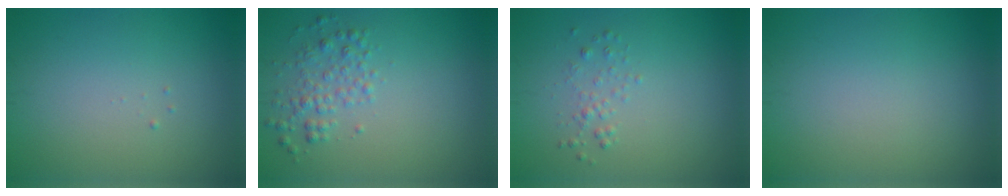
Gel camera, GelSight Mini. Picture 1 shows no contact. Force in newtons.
{"total": 2.2, "press": 2.2, "slide": 0.1}
{"total": 1.0, "press": 1.0, "slide": 0.0}
{"total": 0.0}